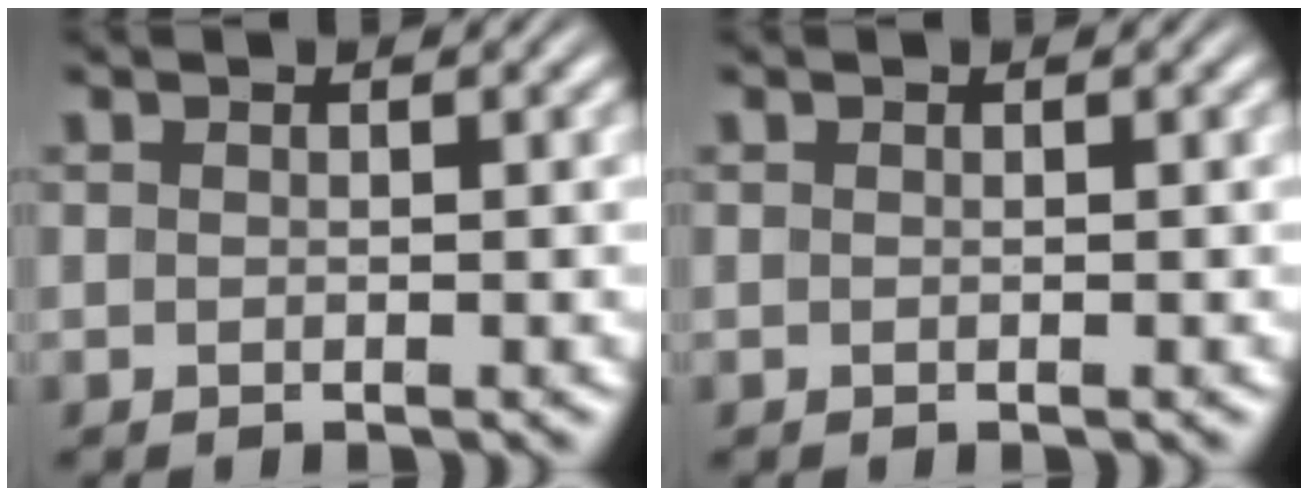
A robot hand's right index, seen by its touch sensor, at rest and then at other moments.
{"total": 0.0}